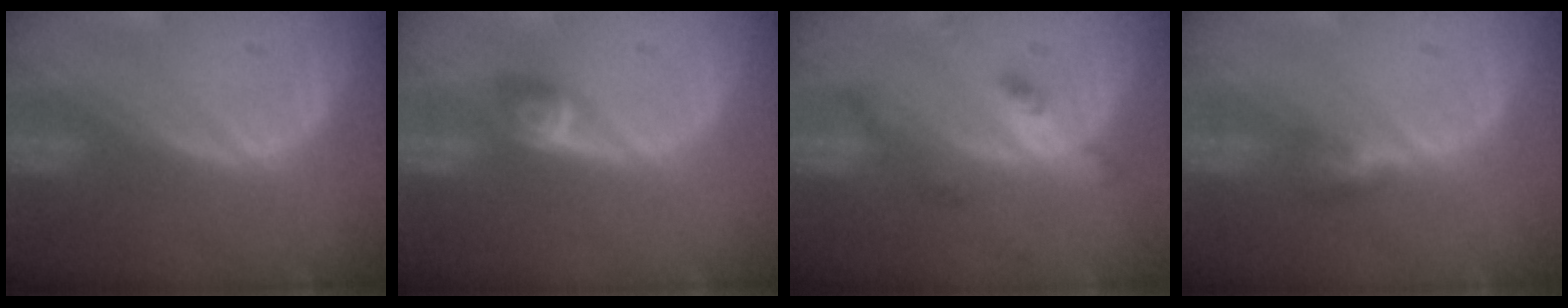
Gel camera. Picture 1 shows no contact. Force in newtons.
{"total": 2.8, "press": 2.5, "slide": 1.3}
{"total": 4.3, "press": 3.9, "slide": 1.7}
{"total": 2.5, "press": 2.5, "slide": 0.2}